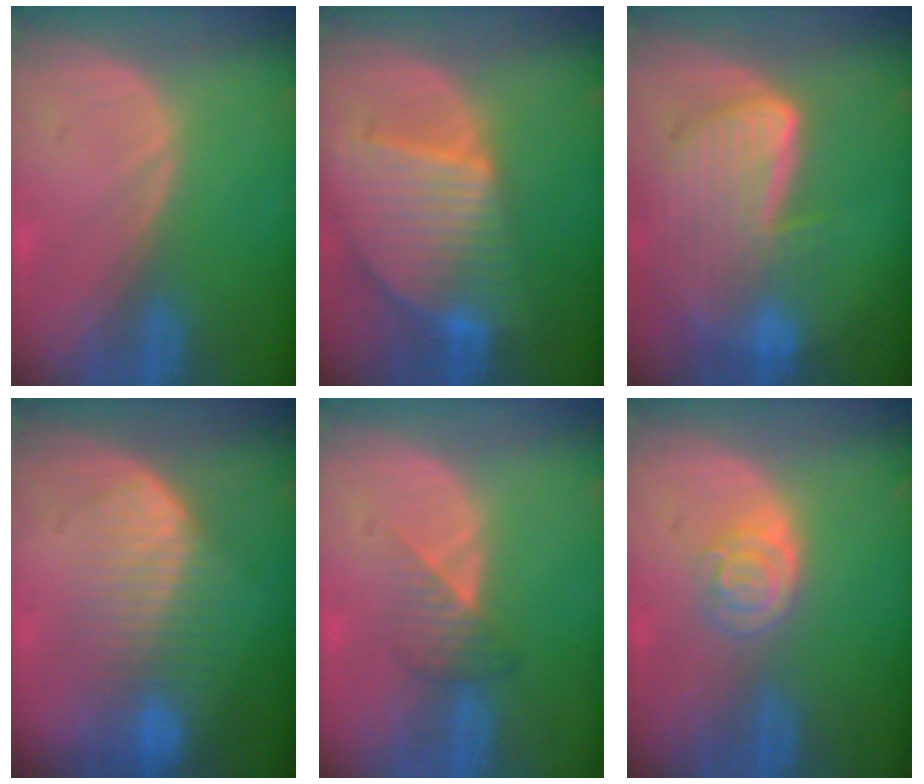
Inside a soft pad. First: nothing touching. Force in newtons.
{"total": 9.5, "press": 8.2, "slide": 4.8}
{"total": 9.2, "press": 8.0, "slide": 4.5}
{"total": 8.0, "press": 7.5, "slide": 2.7}
{"total": 3.3, "press": 3.2, "slide": 1.0}
{"total": 4.2, "press": 3.8, "slide": 2.0}